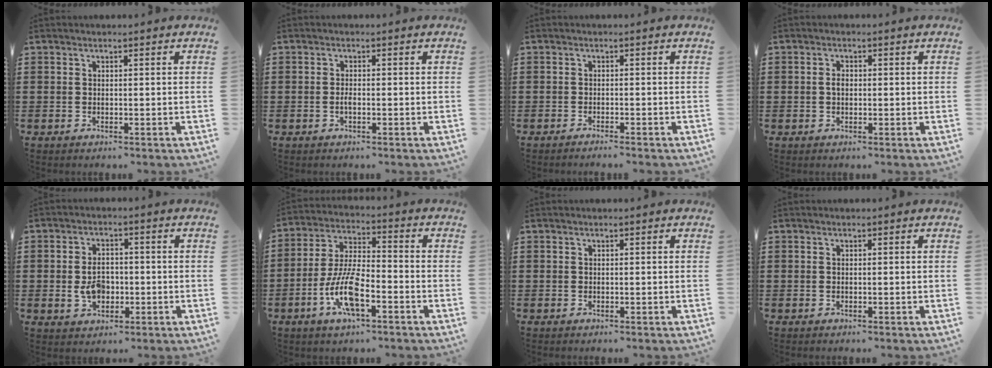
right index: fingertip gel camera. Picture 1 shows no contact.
{"total": 1.1, "force": [-0.3, 0.4, 1.0], "torque": [-0.019, -0.003, -0.005]}
{"total": 1.2, "force": [-1.1, -0.2, 0.1], "torque": [-0.004, -0.001, -0.023]}
{"total": 1.5, "force": [0.0, 0.9, 1.2], "torque": [-0.024, 0.004, -0.002]}
{"total": 4.6, "force": [-0.7, 3.1, 3.4], "torque": [-0.065, 0.000, -0.015]}
{"total": 9.9, "force": [-4.0, 3.5, 8.4], "torque": [-0.190, -0.007, -0.076]}
{"total": 0.0}
{"total": 0.0}